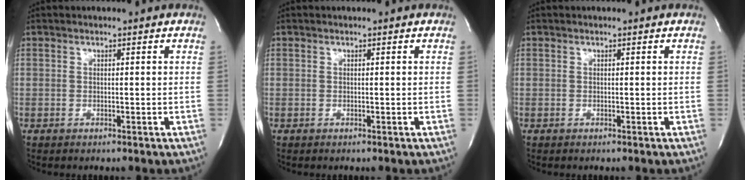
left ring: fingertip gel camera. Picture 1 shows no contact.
{"total": 0.0}
{"total": 0.0}